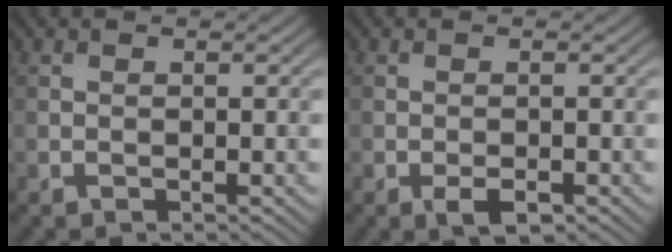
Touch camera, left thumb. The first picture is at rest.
{"total": 2.2, "force": [-1.2, 1.0, 1.6], "torque": [-0.025, -0.002, -0.019]}